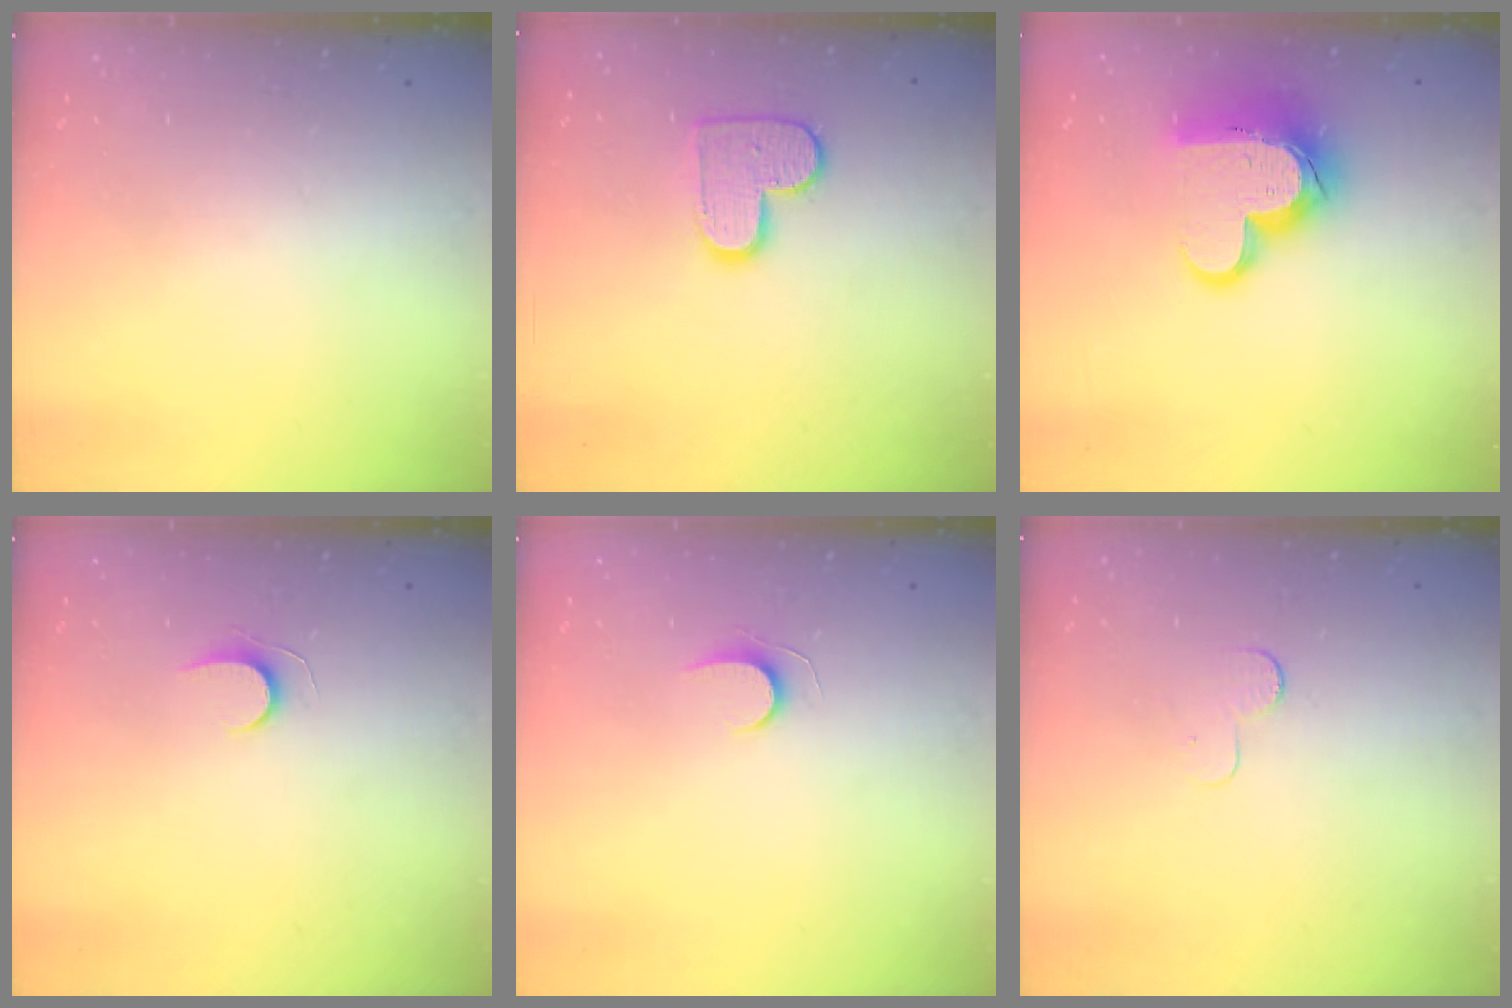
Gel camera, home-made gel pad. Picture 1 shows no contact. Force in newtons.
{"total": 10.6, "press": 10.6, "slide": 0.7}
{"total": 15.5, "press": 15.5, "slide": 1.3}
{"total": 5.4, "press": 5.4, "slide": 0.5}
{"total": 5.4, "press": 5.4, "slide": 0.5}
{"total": 2.9, "press": 2.9, "slide": 0.3}